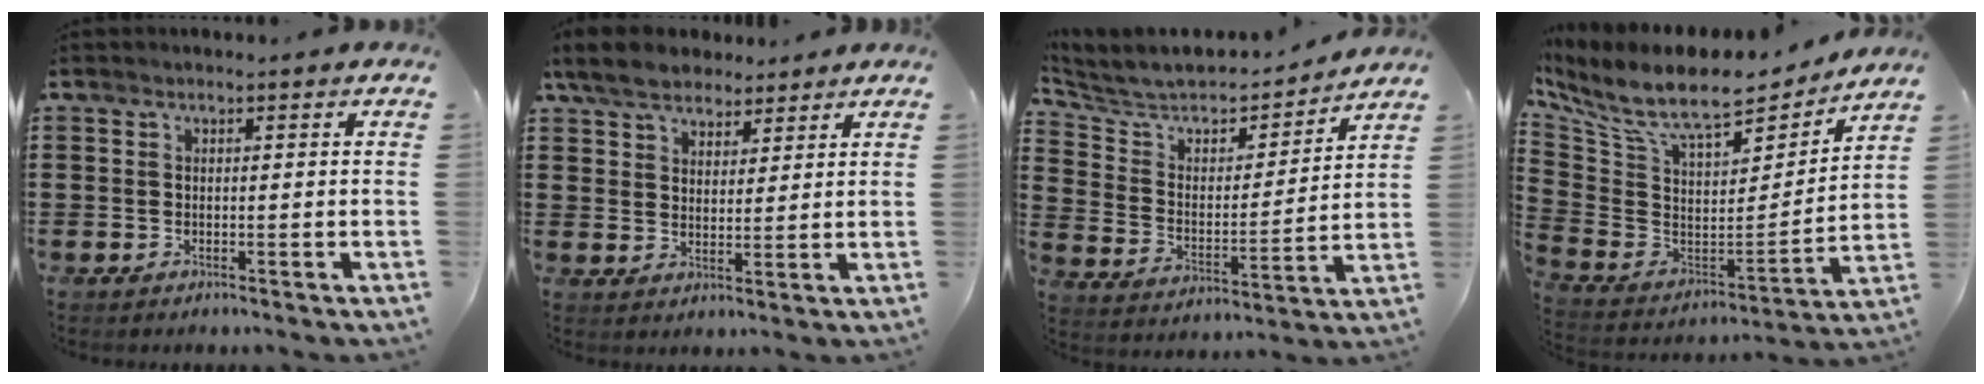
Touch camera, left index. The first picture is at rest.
{"total": 6.2, "force": [5.1, 2.8, 1.9], "torque": [-0.058, 0.001, 0.097]}
{"total": 5.6, "force": [4.8, 2.2, 1.9], "torque": [-0.068, -0.035, 0.076]}
{"total": 10.9, "force": [8.7, 2.9, 6.0], "torque": [-0.152, -0.057, 0.152]}